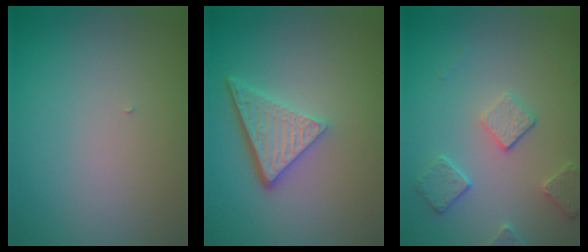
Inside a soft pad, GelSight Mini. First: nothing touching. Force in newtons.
{"total": 4.8, "press": 3.4, "slide": 3.4}
{"total": 3.0, "press": 2.7, "slide": 1.4}